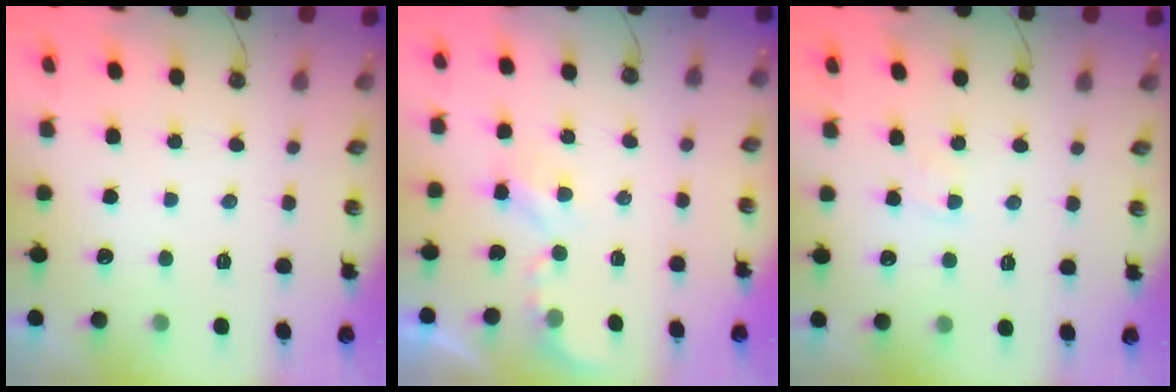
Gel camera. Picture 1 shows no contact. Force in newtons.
{"total": 2.7, "press": 2.7, "slide": 0.5}
{"total": 4.0, "press": 3.9, "slide": 0.4}